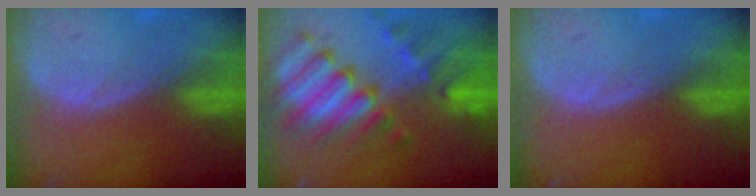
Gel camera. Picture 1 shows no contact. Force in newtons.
{"total": 11.3, "press": 9.8, "slide": 5.7}
{"total": 0.6, "press": 0.6, "slide": 0.0}